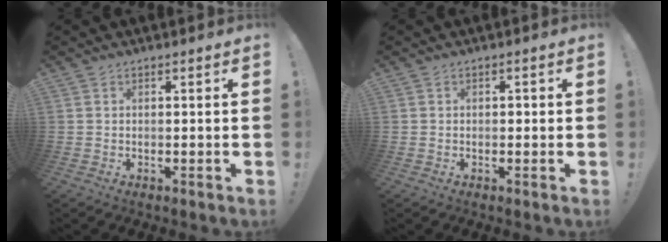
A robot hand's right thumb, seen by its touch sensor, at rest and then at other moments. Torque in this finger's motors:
{"motor_torque": [0.00, 0.10, 0.04, -0.08, 0.08]}